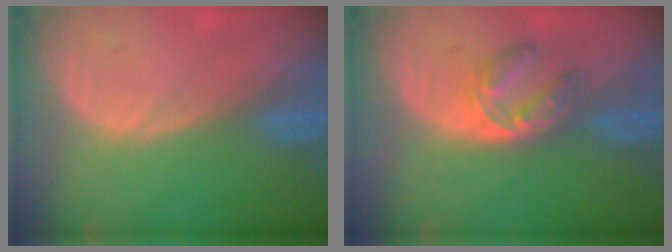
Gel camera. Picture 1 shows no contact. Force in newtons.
{"total": 5.4, "press": 5.3, "slide": 1.2}